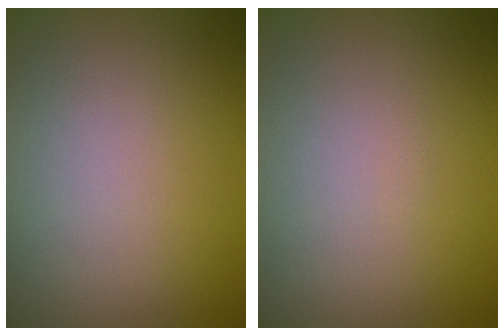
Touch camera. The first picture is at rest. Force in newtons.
{"total": 0.0}